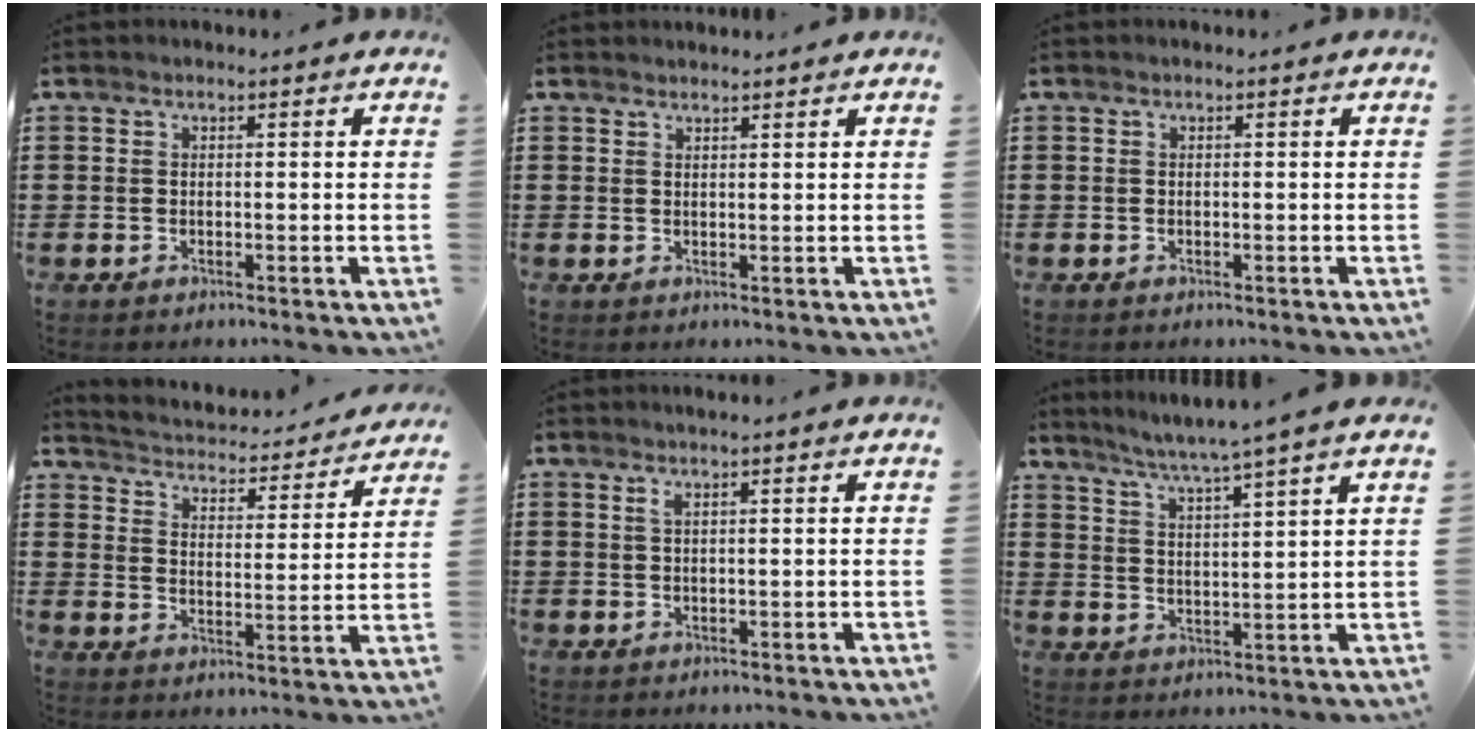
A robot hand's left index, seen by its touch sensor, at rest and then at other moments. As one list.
[{"total": 1.3, "force": [1.3, 0.1, 0.1], "torque": [-0.004, -0.002, 0.025]}, {"total": 0.0}, {"total": 3.0, "force": [3.0, 0.1, -0.1], "torque": [-0.022, -0.033, 0.041]}, {"total": 1.1, "force": [0.6, 0.0, 1.0], "torque": [-0.020, 0.000, 0.010]}, {"total": 4.5, "force": [4.0, -1.3, 1.7], "torque": [-0.048, -0.028, 0.064]}]